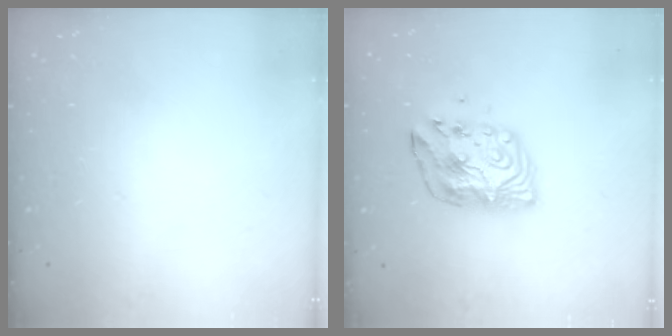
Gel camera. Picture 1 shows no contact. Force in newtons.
{"total": 10.2, "press": 10.2, "slide": 0.6}